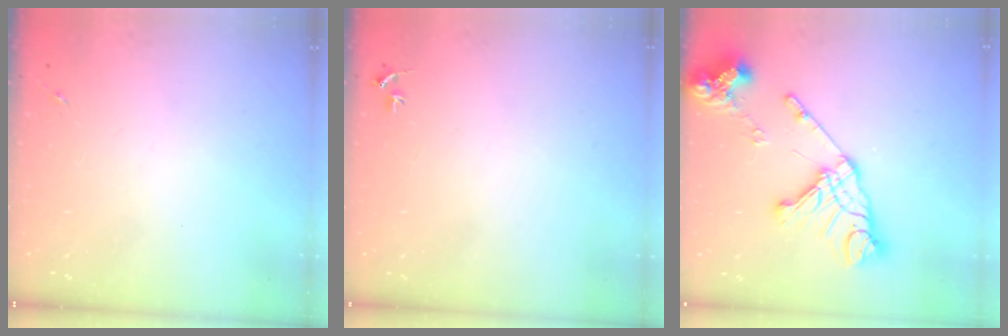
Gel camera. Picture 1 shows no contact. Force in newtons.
{"total": 3.1, "press": 3.1, "slide": 0.3}
{"total": 19.2, "press": 19.1, "slide": 2.3}